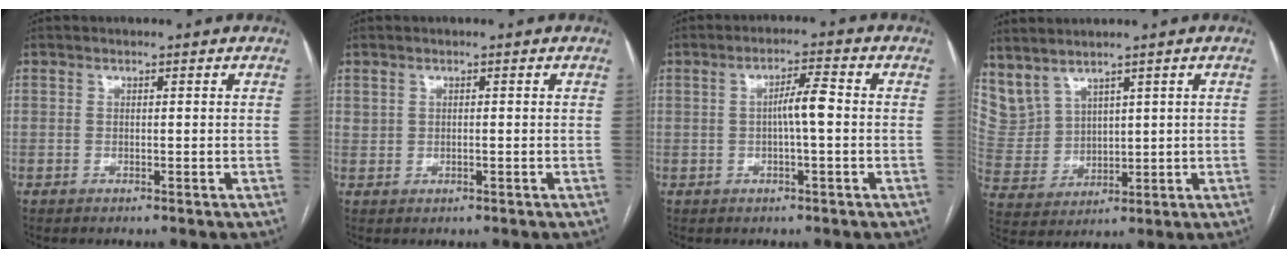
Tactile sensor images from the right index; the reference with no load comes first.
{"total": 0.8, "force": [0.2, 0.6, 0.5], "torque": [-0.015, 0.008, 0.008]}
{"total": 4.2, "force": [-0.1, 0.4, 4.2], "torque": [-0.073, 0.009, -0.002]}
{"total": 7.3, "force": [6.0, 3.6, 2.3], "torque": [-0.068, 0.009, 0.151]}